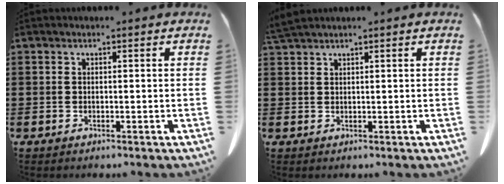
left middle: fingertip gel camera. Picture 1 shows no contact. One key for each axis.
{"total": 2.1, "fx": 1.9, "fy": 0.0, "fz": 0.9, "tx": -0.021, "ty": -0.001, "tz": 0.038}